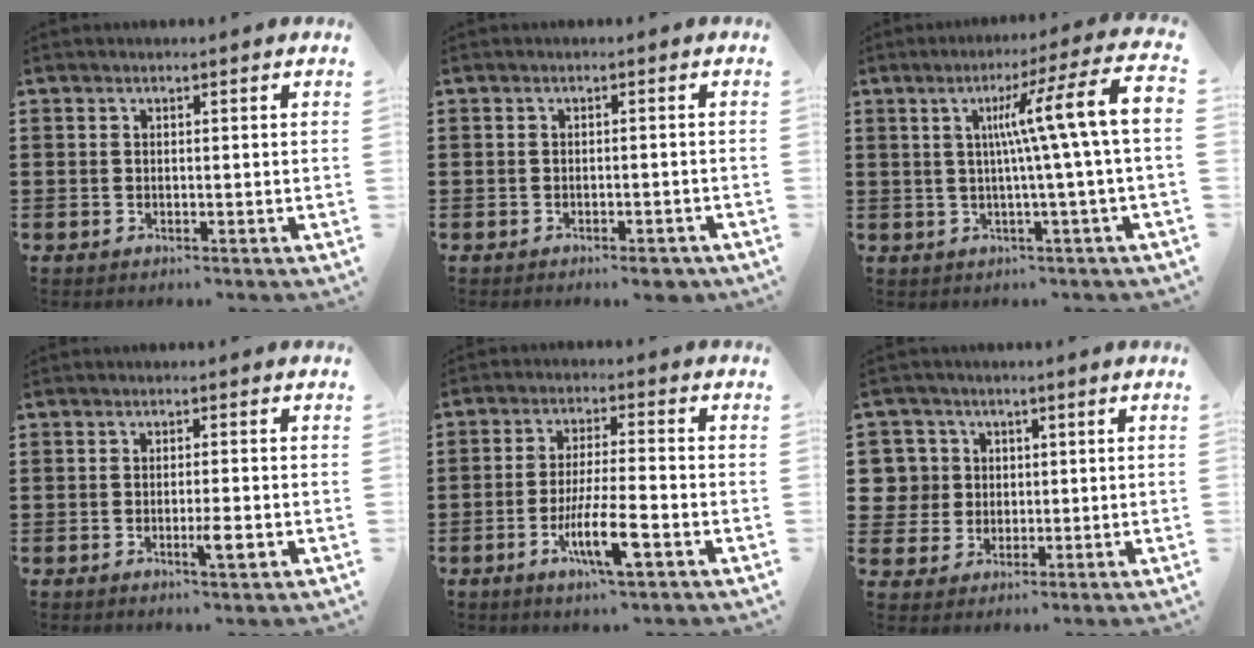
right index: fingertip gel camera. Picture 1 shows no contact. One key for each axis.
{"total": 1.7, "fx": -1.4, "fy": 0.2, "fz": 0.9, "tx": -0.018, "ty": 0.000, "tz": -0.026}
{"total": 10.9, "fx": 1.5, "fy": -1.0, "fz": 10.8, "tx": -0.185, "ty": -0.010, "tz": 0.011}
{"total": 3.2, "fx": -1.2, "fy": 0.3, "fz": 3.0, "tx": -0.055, "ty": -0.007, "tz": -0.024}
{"total": 8.2, "fx": -3.5, "fy": 1.3, "fz": 7.3, "tx": -0.143, "ty": -0.012, "tz": -0.065}
{"total": 5.7, "fx": 1.1, "fy": 5.5, "fz": 0.7, "tx": -0.049, "ty": 0.015, "tz": 0.018}